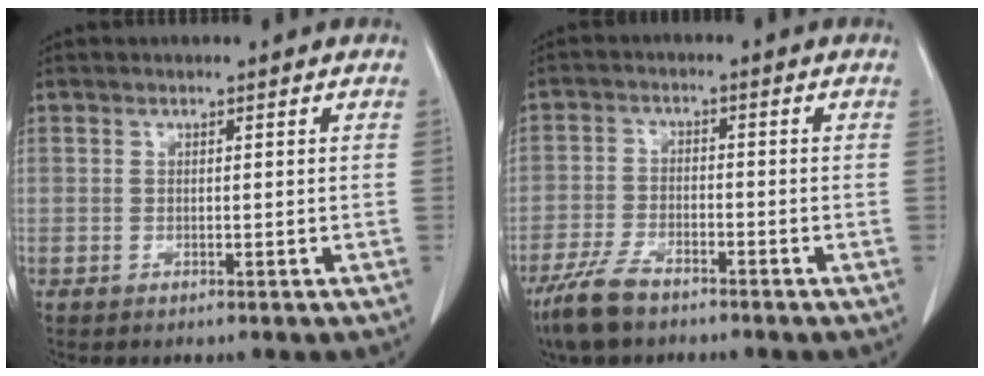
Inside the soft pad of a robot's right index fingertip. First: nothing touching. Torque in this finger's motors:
{"motor_torque": [0.26, -0.32, -0.06, -0.07]}